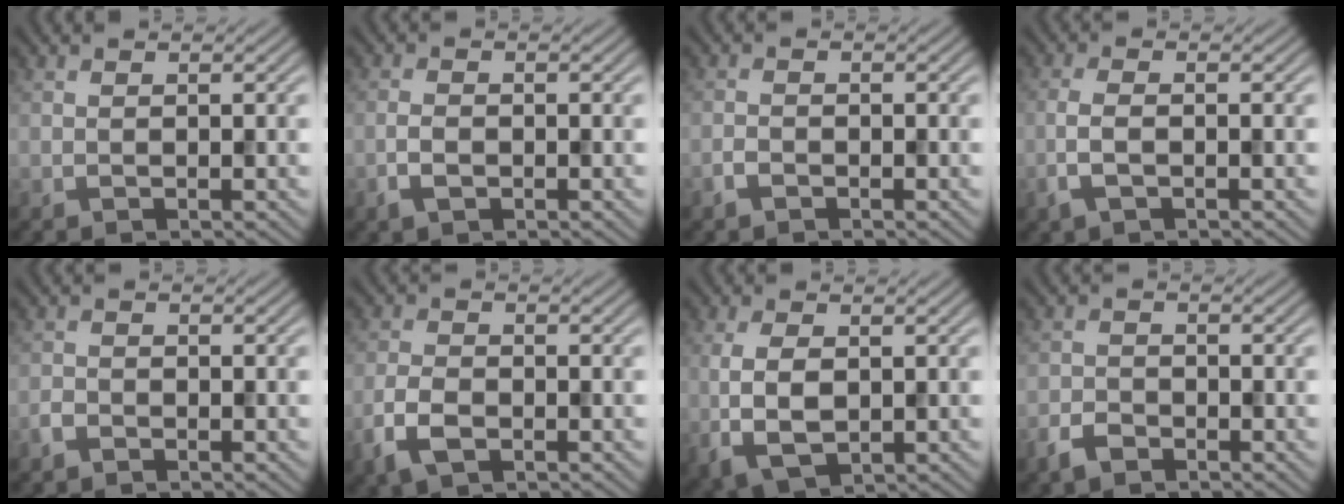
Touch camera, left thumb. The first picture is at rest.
{"total": 2.0, "force": [-1.0, 1.1, 1.4], "torque": [-0.029, 0.000, -0.019]}
{"total": 1.4, "force": [-1.0, 0.7, 0.6], "torque": [-0.014, 0.000, -0.023]}
{"total": 2.7, "force": [-1.1, 1.0, 2.2], "torque": [-0.058, -0.002, -0.026]}
{"total": 1.4, "force": [-1.2, 0.6, 0.5], "torque": [-0.010, 0.000, -0.028]}
{"total": 4.3, "force": [-2.2, 2.3, 2.9], "torque": [-0.068, -0.006, -0.052]}
{"total": 5.3, "force": [-0.1, 3.0, 4.4], "torque": [-0.106, -0.009, 0.004]}
{"total": 2.7, "force": [-2.0, 1.4, 1.1], "torque": [-0.024, -0.003, -0.048]}